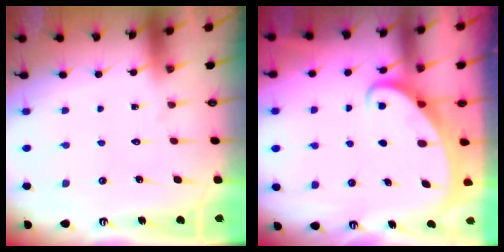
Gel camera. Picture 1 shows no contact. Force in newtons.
{"total": 2.6, "press": 2.6, "slide": 0.3}